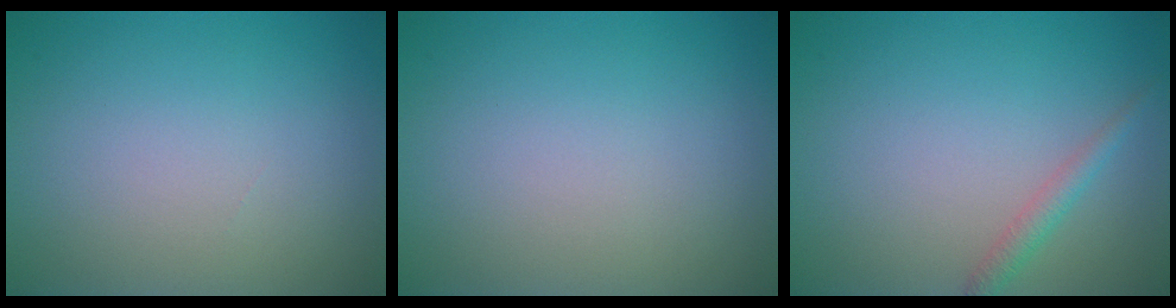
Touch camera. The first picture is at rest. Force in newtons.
{"total": 0.0}
{"total": 1.5, "press": 1.5, "slide": 0.1}